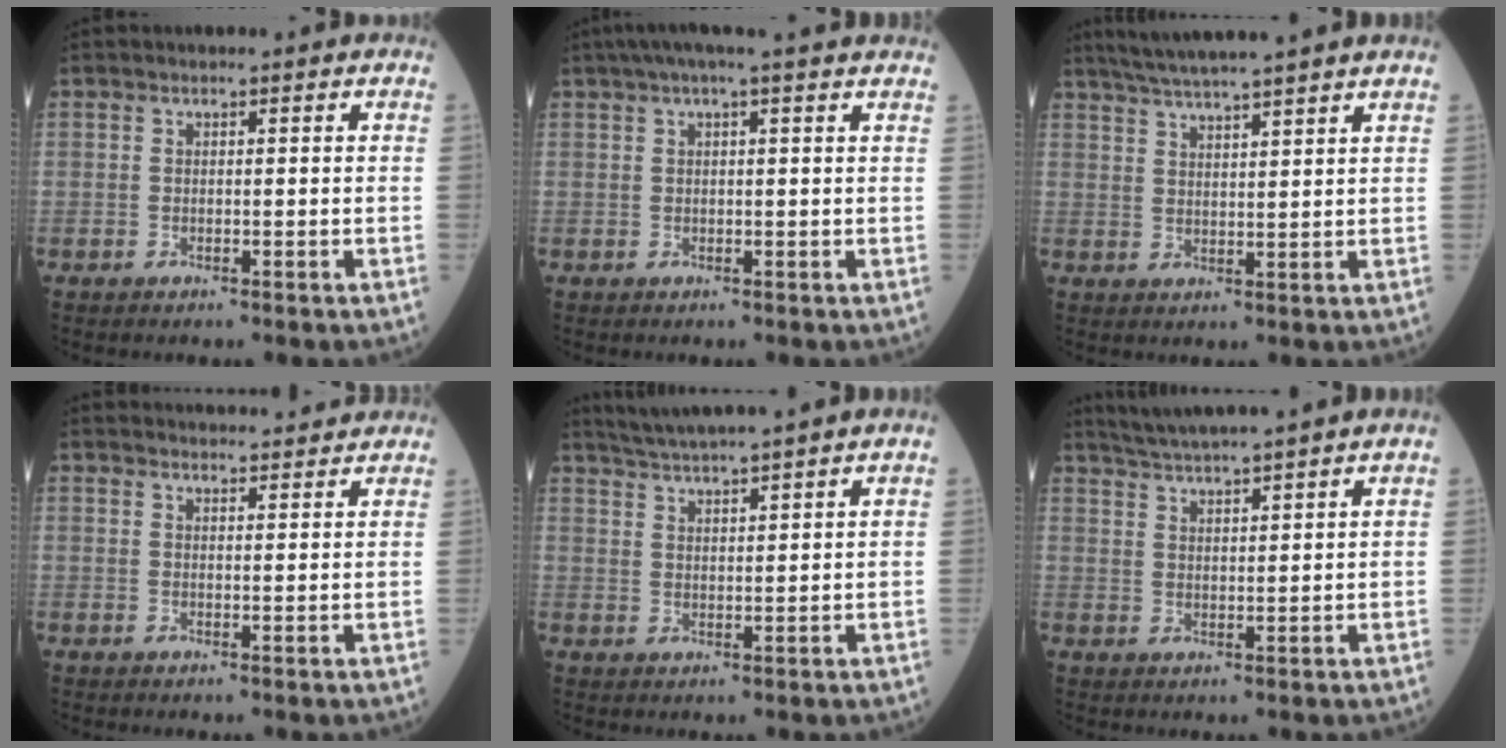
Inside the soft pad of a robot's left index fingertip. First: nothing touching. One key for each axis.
{"total": 8.5, "fx": 6.9, "fy": -0.2, "fz": 5.0, "tx": -0.082, "ty": 0.043, "tz": 0.080}
{"total": 10.4, "fx": 9.0, "fy": -1.2, "fz": 5.1, "tx": -0.088, "ty": 0.020, "tz": 0.131}
{"total": 11.6, "fx": 11.3, "fy": 1.2, "fz": 2.6, "tx": -0.028, "ty": 0.025, "tz": 0.137}
{"total": 8.4, "fx": 7.5, "fy": -1.6, "fz": 3.5, "tx": -0.064, "ty": 0.017, "tz": 0.121}
{"total": 8.7, "fx": 7.8, "fy": -1.5, "fz": 3.6, "tx": -0.066, "ty": 0.017, "tz": 0.125}